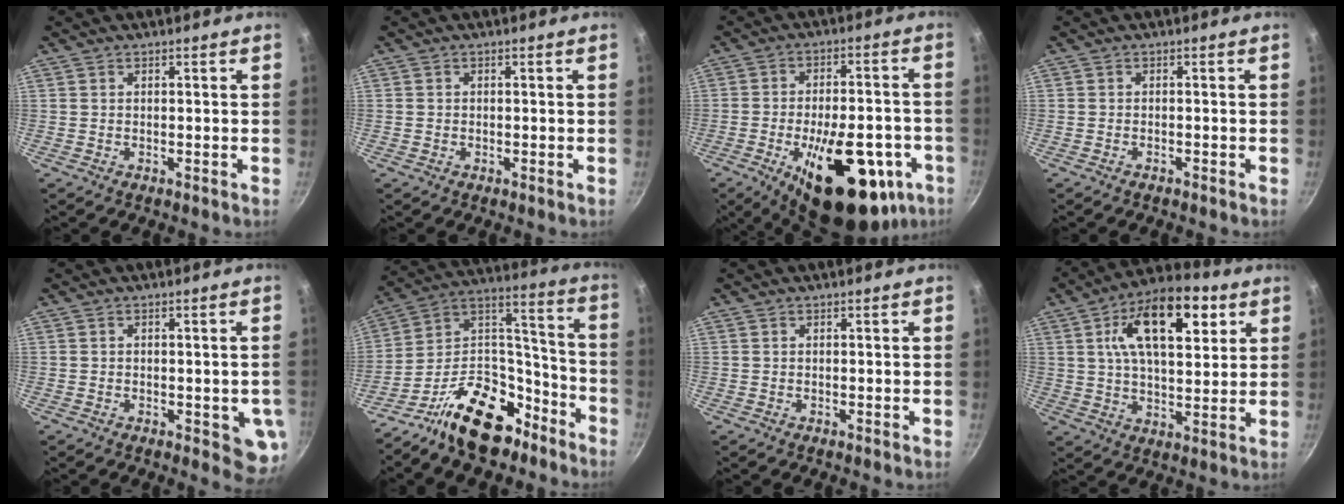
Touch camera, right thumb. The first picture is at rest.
{"total": 0.6, "force": [-0.2, 0.5, 0.2], "torque": [-0.003, 0.001, -0.005]}
{"total": 25.0, "force": [-9.8, 11.7, 19.9], "torque": [-0.249, 0.025, -0.125]}
{"total": 0.6, "force": [-0.6, 0.2, 0.2], "torque": [-0.011, 0.007, -0.012]}
{"total": 6.7, "force": [-1.4, 3.0, 5.8], "torque": [-0.044, -0.003, -0.017]}
{"total": 19.9, "force": [-12.8, 10.9, 10.6], "torque": [-0.122, 0.124, -0.217]}
{"total": 0.0}
{"total": 18.1, "force": [6.7, 9.1, 14.2], "torque": [-0.198, -0.012, 0.098]}